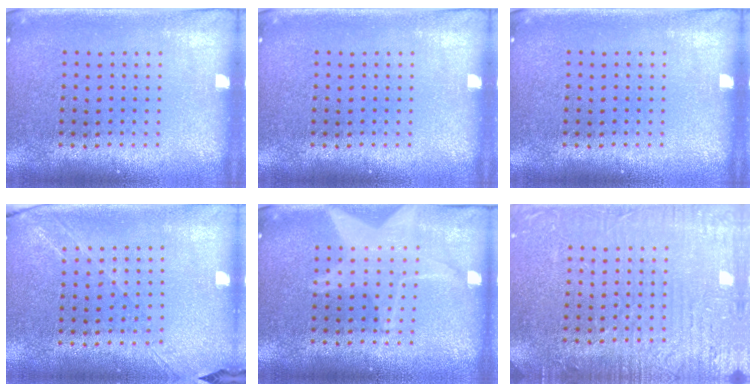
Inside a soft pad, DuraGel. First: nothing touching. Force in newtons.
{"total": 0.0}
{"total": 0.0}
{"total": 1.4, "press": 1.2, "slide": 0.7}
{"total": 2.8, "press": 2.8, "slide": 0.3}
{"total": 5.0, "press": 5.0, "slide": 0.6}